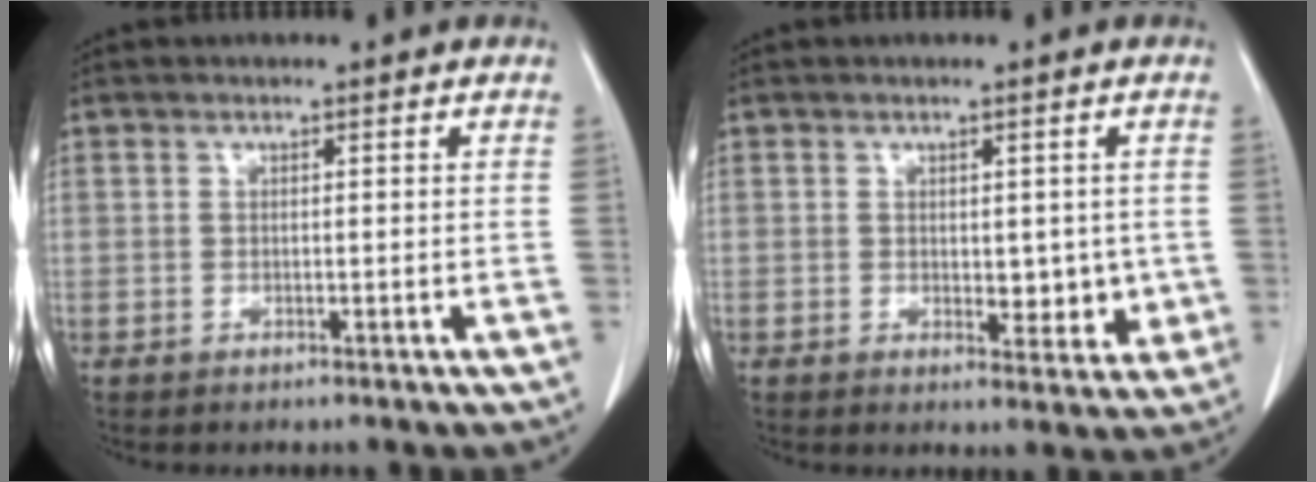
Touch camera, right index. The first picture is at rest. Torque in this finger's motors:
{"motor_torque": [0.07, 0.15, 0.07, 0.02]}